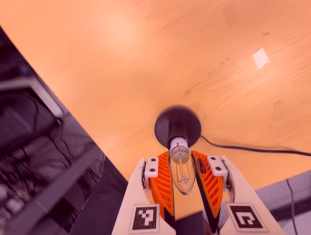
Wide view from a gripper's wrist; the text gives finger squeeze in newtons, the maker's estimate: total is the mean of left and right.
{"total": 11.6, "left": 10.9, "right": 12.4}